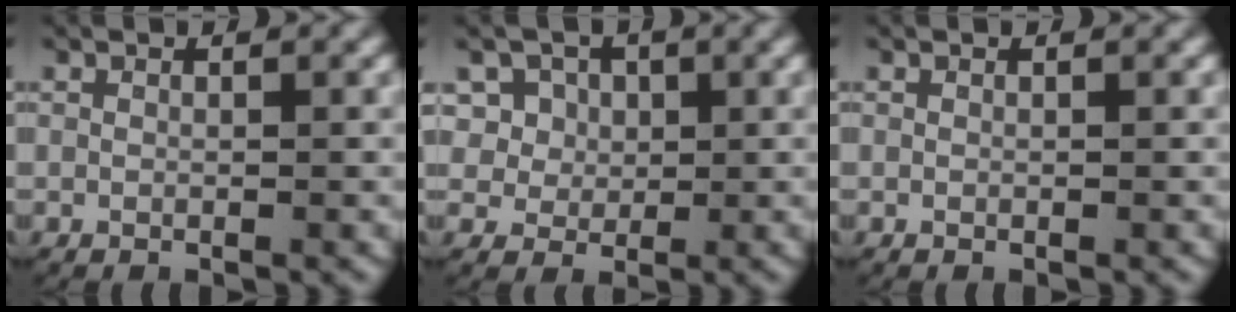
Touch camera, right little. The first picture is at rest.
{"total": 5.8, "force": [1.0, 5.4, 2.0], "torque": [-0.062, -0.008, 0.015]}
{"total": 0.0}